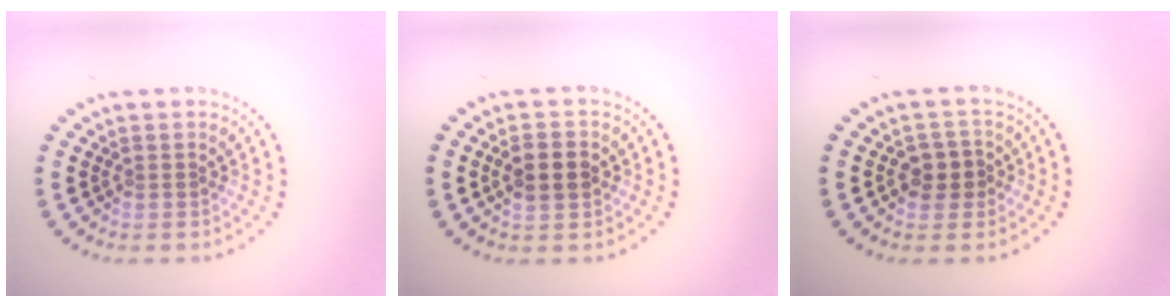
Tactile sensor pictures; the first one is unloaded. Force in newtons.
{"total": 2.7, "press": 2.7, "slide": 0.2}
{"total": 2.3, "press": 2.3, "slide": 0.6}